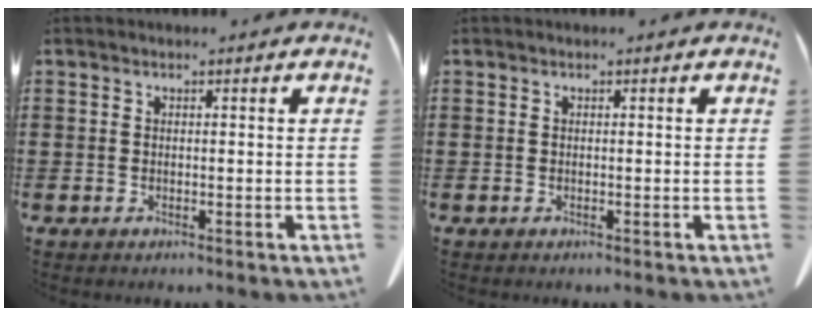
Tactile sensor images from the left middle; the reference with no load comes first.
{"total": 0.0}